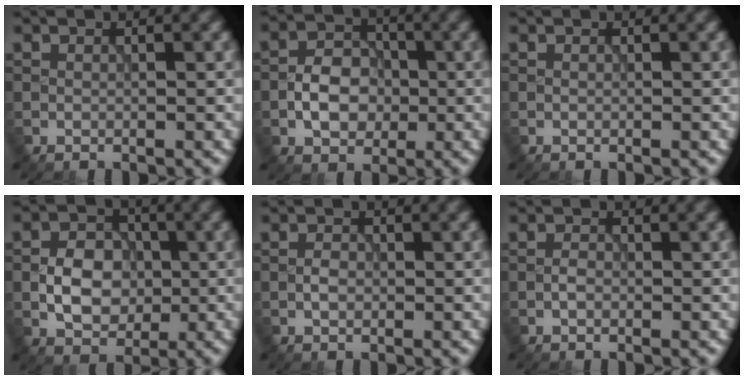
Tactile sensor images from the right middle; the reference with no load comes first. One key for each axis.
{"total": 4.3, "fx": -1.0, "fy": 3.1, "fz": 2.8, "tx": -0.043, "ty": 0.006, "tz": -0.020}
{"total": 0.0}
{"total": 4.9, "fx": -0.6, "fy": 3.6, "fz": 3.2, "tx": -0.050, "ty": 0.002, "tz": -0.012}
{"total": 1.2, "fx": -0.3, "fy": 0.8, "fz": 0.9, "tx": -0.016, "ty": 0.003, "tz": -0.009}
{"total": 0.9, "fx": -0.4, "fy": 0.5, "fz": 0.6, "tx": -0.012, "ty": 0.002, "tz": -0.009}